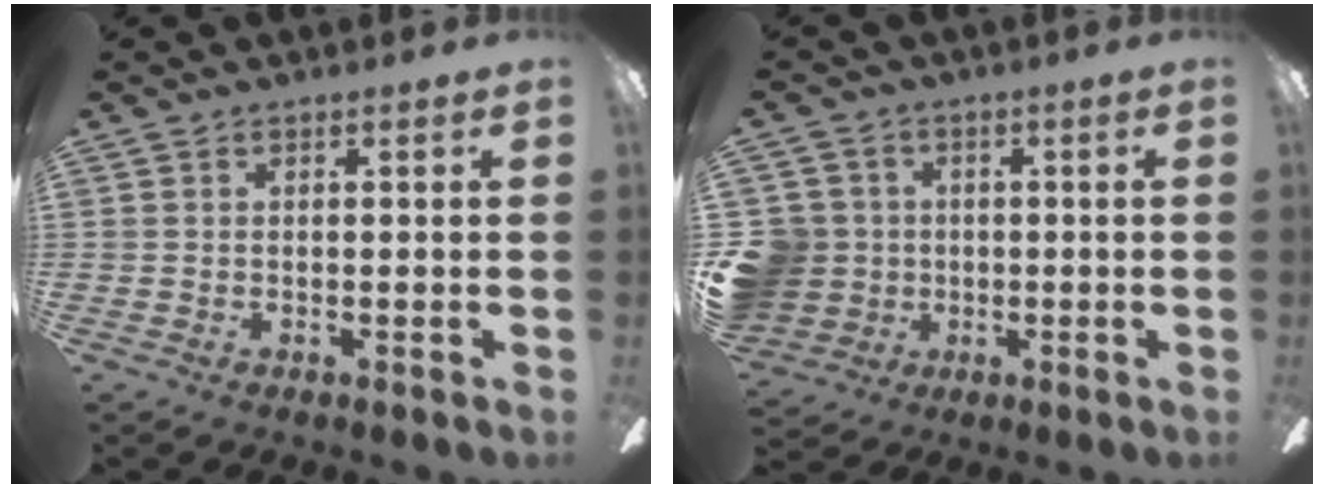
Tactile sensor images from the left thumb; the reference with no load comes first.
{"total": 9.9, "force": [-0.5, 9.5, 2.4], "torque": [-0.087, 0.013, -0.003]}